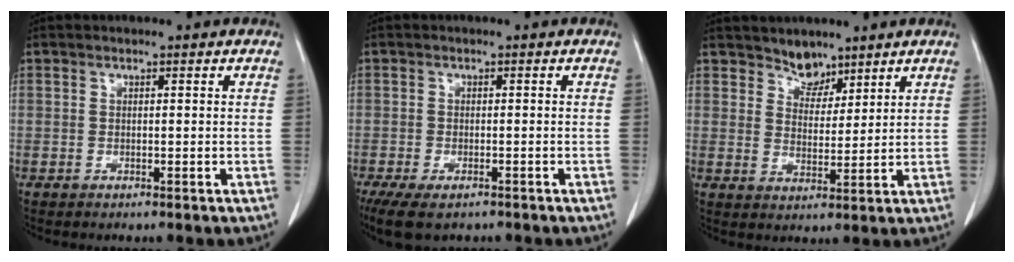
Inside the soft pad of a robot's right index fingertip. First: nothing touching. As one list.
[{"total": 7.6, "force": [-5.5, 3.0, 4.3], "torque": [-0.075, -0.014, -0.084]}, {"total": 4.0, "force": [3.4, 2.0, 0.6], "torque": [-0.006, -0.002, 0.062]}]